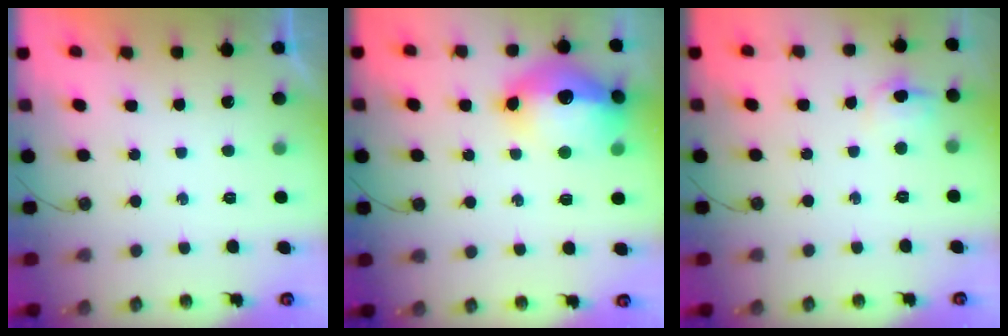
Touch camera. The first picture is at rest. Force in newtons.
{"total": 17.9, "press": 17.8, "slide": 1.4}
{"total": 5.3, "press": 5.1, "slide": 1.5}